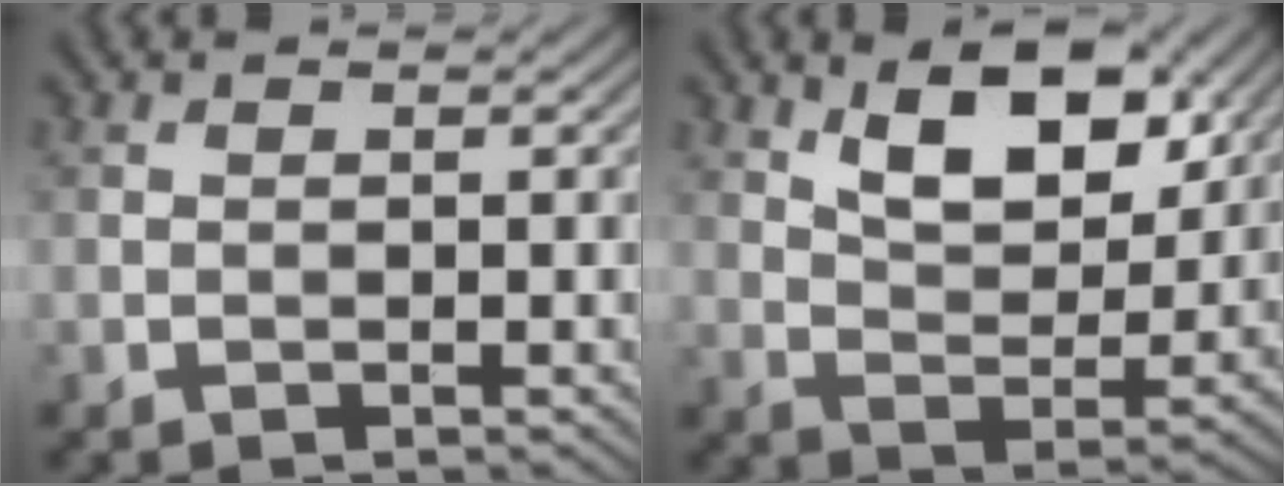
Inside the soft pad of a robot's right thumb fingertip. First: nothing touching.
{"total": 9.7, "force": [5.1, 4.7, 6.8], "torque": [-0.121, -0.003, 0.089]}